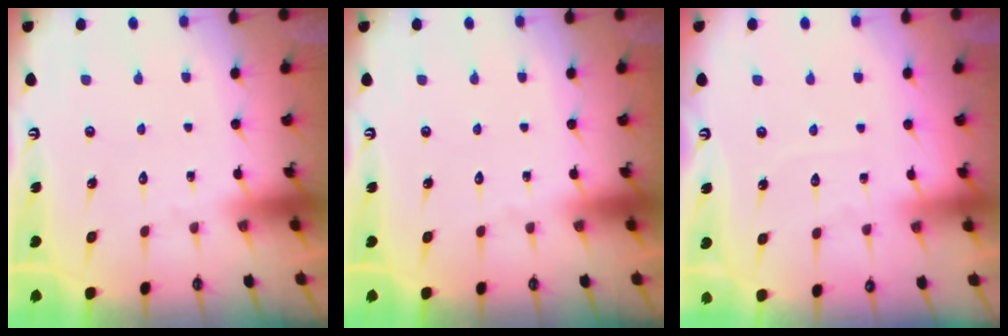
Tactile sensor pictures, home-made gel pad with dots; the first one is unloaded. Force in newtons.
{"total": 0.0}
{"total": 4.2, "press": 4.1, "slide": 0.5}